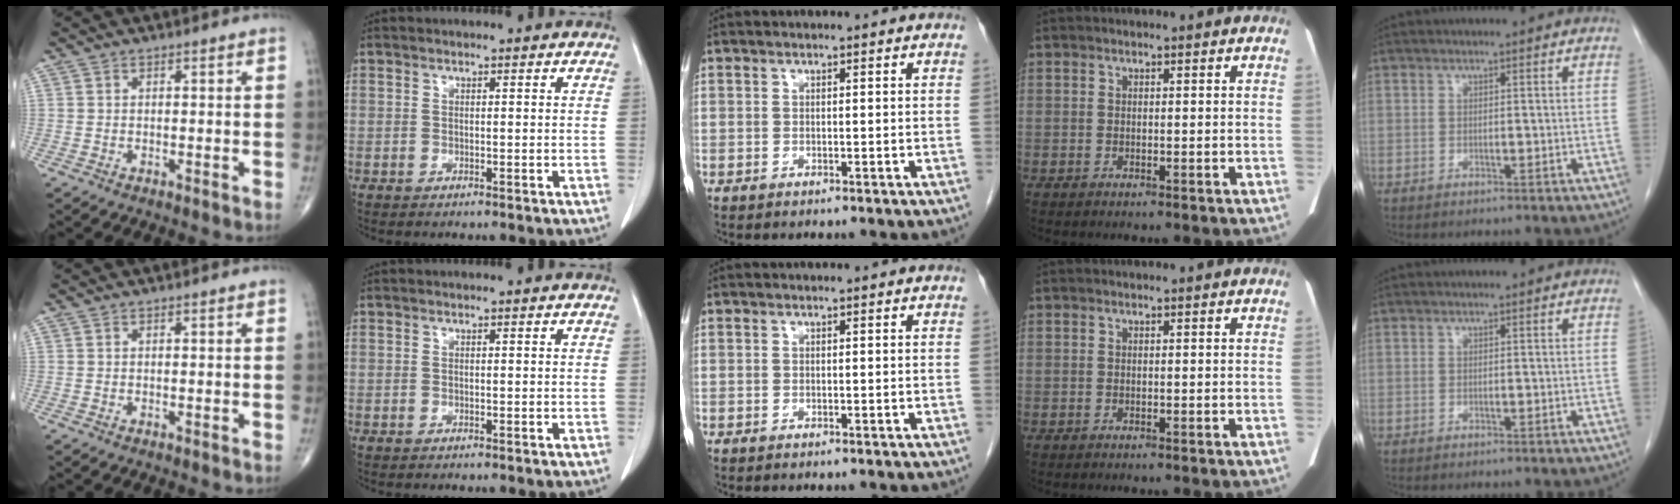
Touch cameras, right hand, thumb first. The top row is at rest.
{}